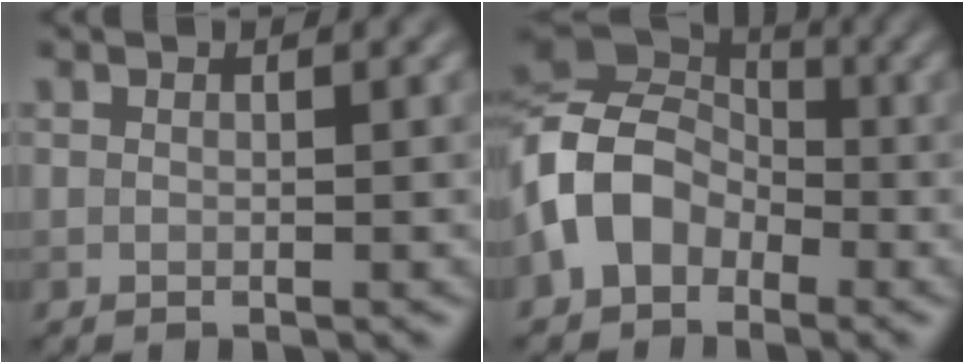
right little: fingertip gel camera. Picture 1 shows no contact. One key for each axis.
{"total": 7.2, "fx": -2.5, "fy": 5.4, "fz": 4.1, "tx": -0.081, "ty": 0.010, "tz": -0.068}